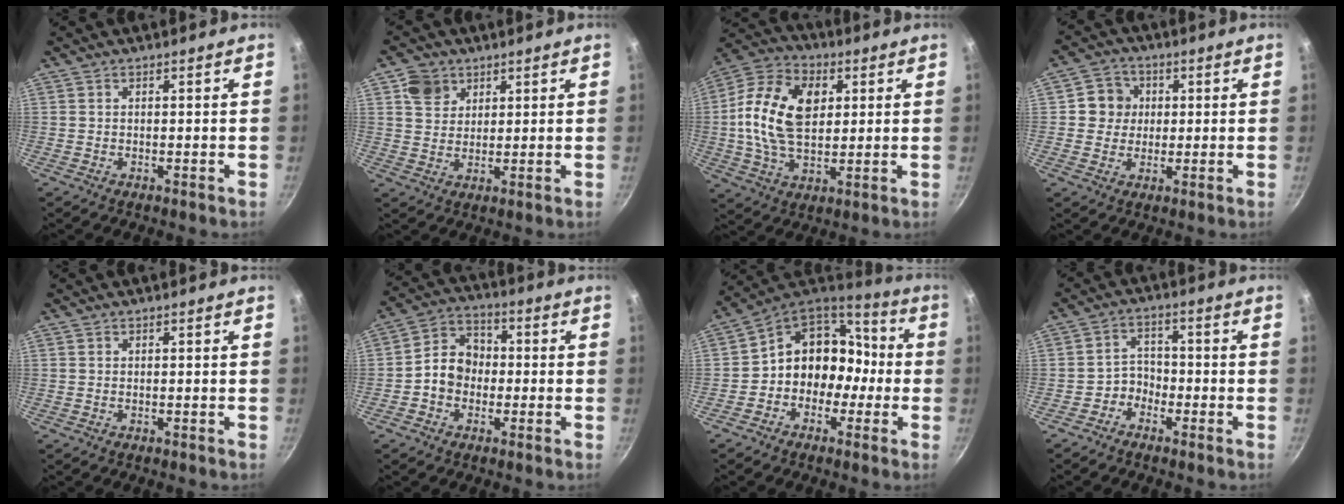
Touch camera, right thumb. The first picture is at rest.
{"total": 5.7, "force": [2.9, 4.5, 1.8], "torque": [-0.005, -0.003, 0.053]}
{"total": 16.9, "force": [2.8, 10.9, 12.6], "torque": [-0.216, 0.007, 0.037]}
{"total": 6.2, "force": [0.9, 5.9, 1.7], "torque": [0.011, 0.006, 0.004]}
{"total": 0.0}
{"total": 8.4, "force": [-1.2, 6.9, 4.6], "torque": [-0.042, 0.028, -0.036]}
{"total": 14.0, "force": [-2.4, 11.9, 7.1], "torque": [-0.055, 0.069, -0.051]}
{"total": 3.7, "force": [-2.3, 2.7, 0.9], "torque": [0.012, 0.030, -0.046]}